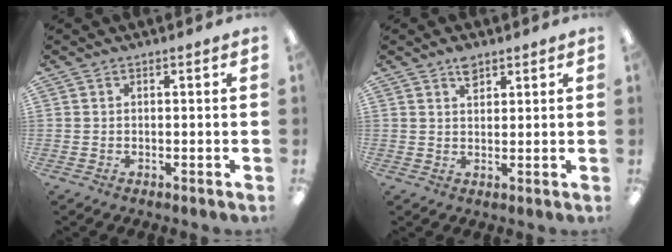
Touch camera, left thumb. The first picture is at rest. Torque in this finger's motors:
{"motor_torque": [0.56, 0.17, 0.18, -0.31, 0.02]}